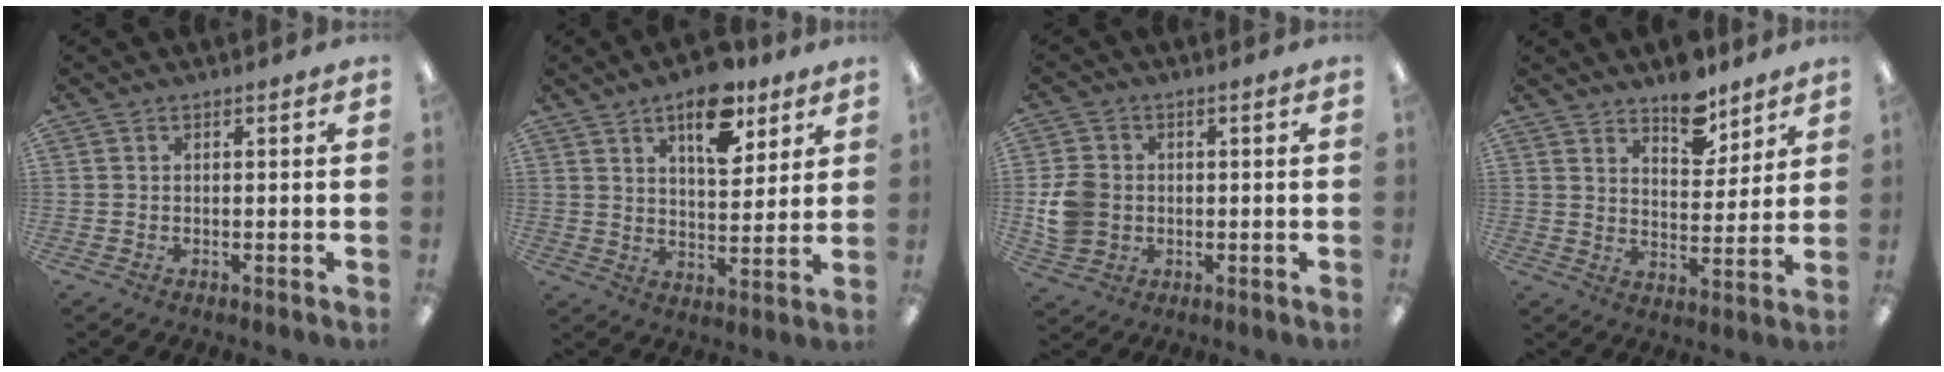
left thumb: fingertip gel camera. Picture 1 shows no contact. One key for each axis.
{"total": 13.1, "fx": 7.9, "fy": 6.4, "fz": 8.2, "tx": -0.106, "ty": -0.037, "tz": 0.131}
{"total": 7.7, "fx": -0.2, "fy": 6.7, "fz": 3.8, "tx": -0.077, "ty": 0.011, "tz": 0.000}
{"total": 9.3, "fx": 7.5, "fy": 4.2, "fz": 3.3, "tx": -0.027, "ty": -0.053, "tz": 0.131}